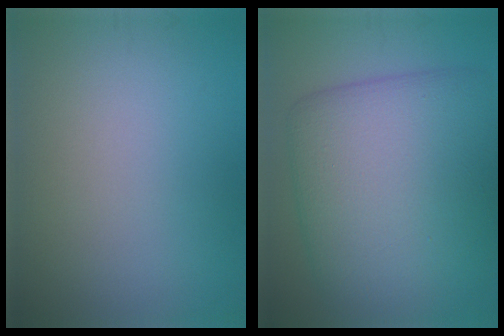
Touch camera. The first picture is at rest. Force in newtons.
{"total": 12.5, "press": 12.5, "slide": 0.3}